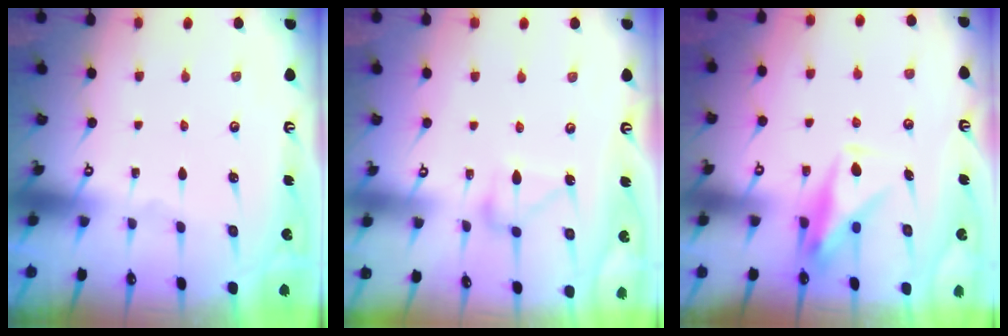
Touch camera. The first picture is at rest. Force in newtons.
{"total": 11.9, "press": 11.9, "slide": 0.4}
{"total": 10.2, "press": 10.2, "slide": 0.6}